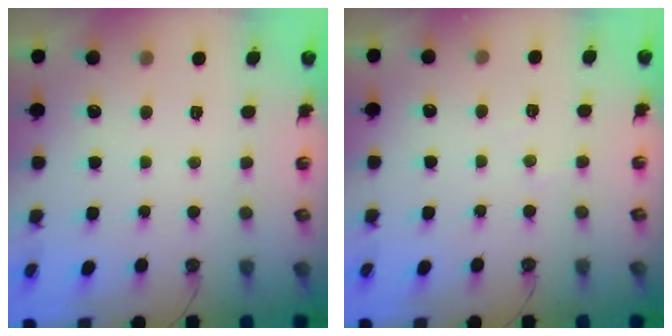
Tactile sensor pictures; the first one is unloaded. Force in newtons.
{"total": 2.1, "press": 2.1, "slide": 0.4}